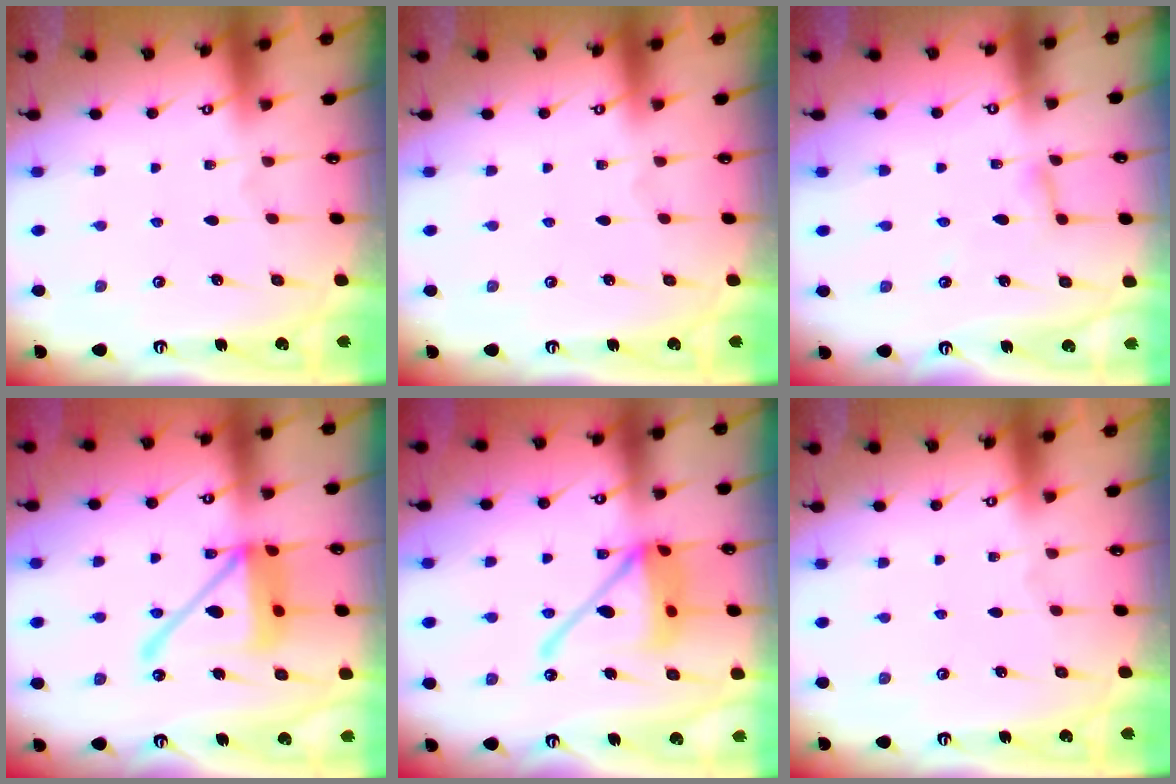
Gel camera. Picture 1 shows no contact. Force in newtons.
{"total": 0.0}
{"total": 3.0, "press": 3.0, "slide": 0.3}
{"total": 16.4, "press": 16.3, "slide": 2.1}
{"total": 16.2, "press": 16.1, "slide": 2.2}
{"total": 0.0}